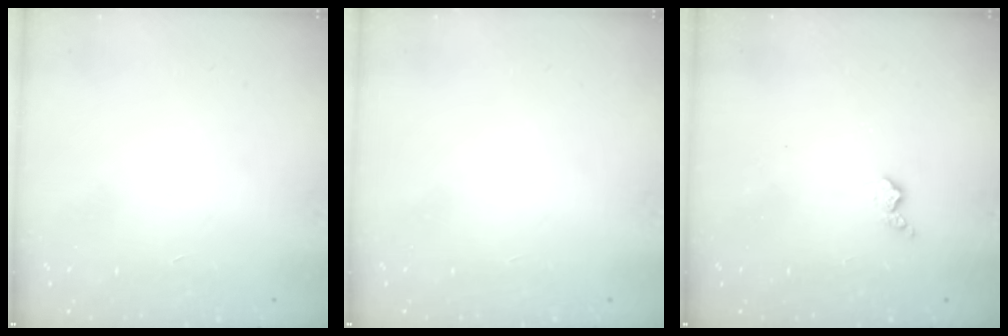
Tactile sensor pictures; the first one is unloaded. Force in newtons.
{"total": 0.0}
{"total": 2.9, "press": 2.9, "slide": 0.5}